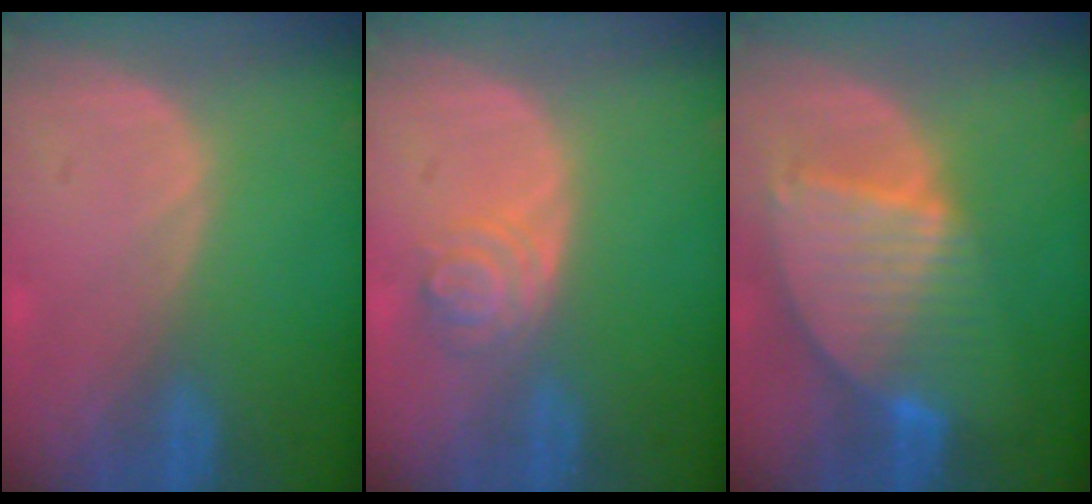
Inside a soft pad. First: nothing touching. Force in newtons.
{"total": 3.9, "press": 3.7, "slide": 1.1}
{"total": 9.2, "press": 7.8, "slide": 4.9}